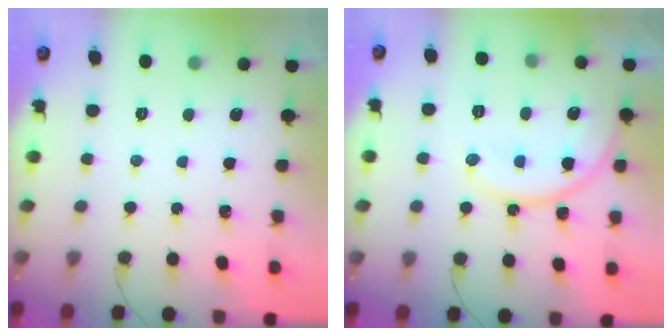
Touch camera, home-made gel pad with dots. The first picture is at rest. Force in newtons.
{"total": 15.9, "press": 15.5, "slide": 3.6}